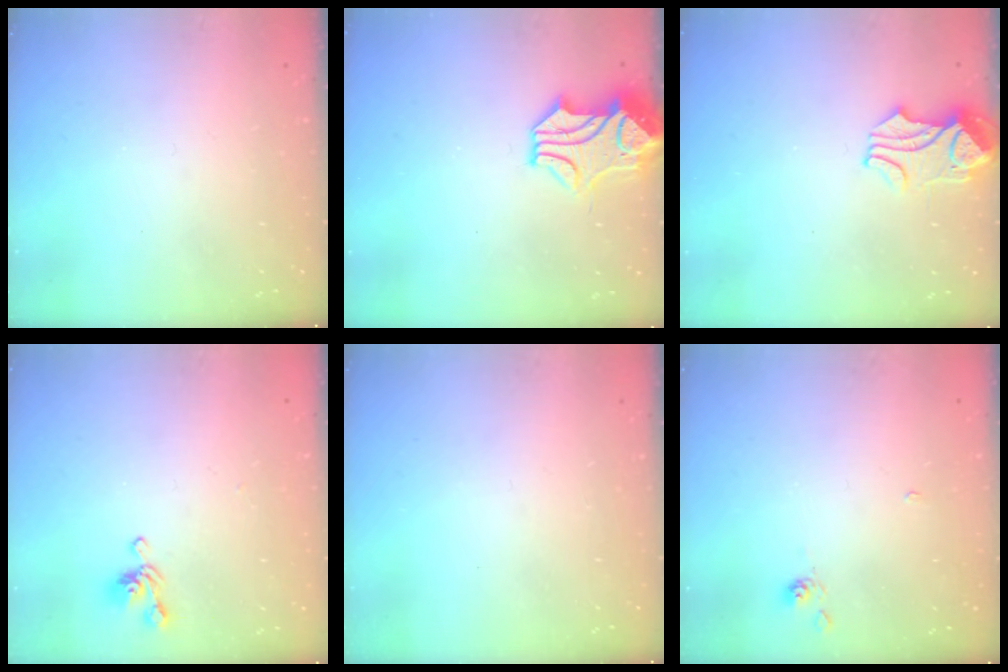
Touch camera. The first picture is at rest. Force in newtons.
{"total": 1.0, "press": 0.2, "slide": 1.0}
{"total": 1.6, "press": 1.1, "slide": 1.1}
{"total": 4.2, "press": 4.2, "slide": 0.3}
{"total": 0.0}
{"total": 4.6, "press": 4.6, "slide": 0.3}